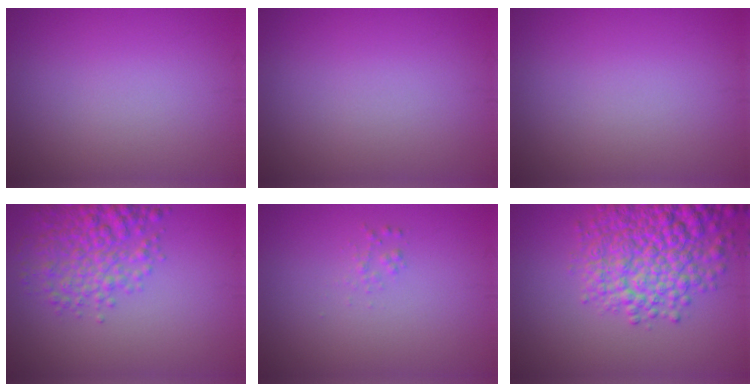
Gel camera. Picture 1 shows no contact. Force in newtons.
{"total": 0.0}
{"total": 0.0}
{"total": 5.0, "press": 5.0, "slide": 0.2}
{"total": 0.7, "press": 0.7, "slide": 0.0}
{"total": 8.6, "press": 8.6, "slide": 0.3}